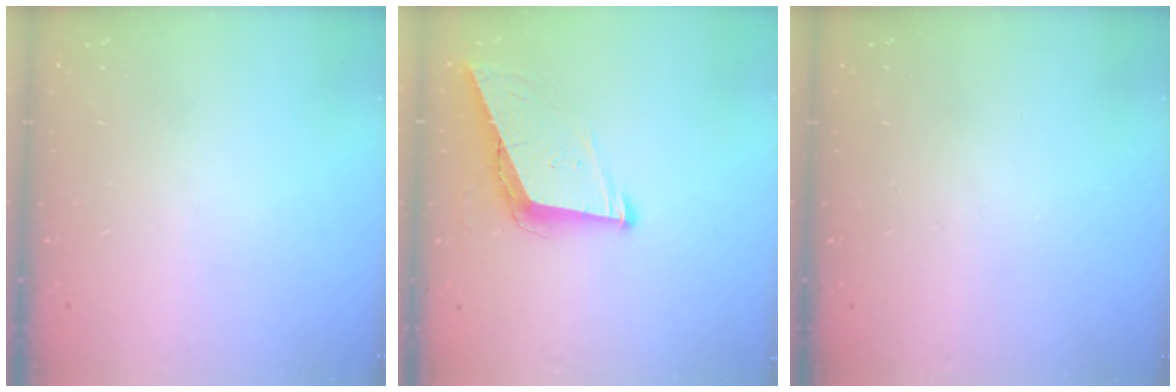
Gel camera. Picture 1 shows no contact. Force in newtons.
{"total": 7.8, "press": 7.8, "slide": 0.9}
{"total": 0.0}